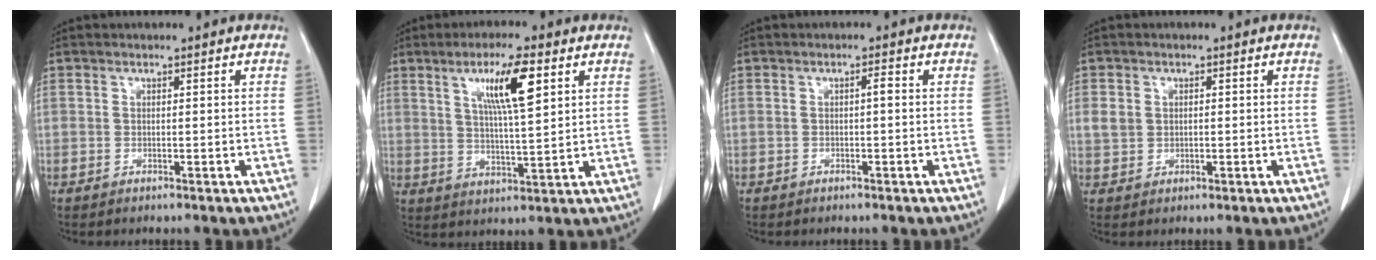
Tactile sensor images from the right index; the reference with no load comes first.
{"total": 9.2, "force": [4.0, 0.9, 8.2], "torque": [-0.146, 0.003, 0.071]}
{"total": 0.9, "force": [0.0, 0.1, 0.9], "torque": [-0.012, 0.002, -0.001]}
{"total": 2.9, "force": [0.5, 2.5, 1.3], "torque": [-0.025, 0.009, 0.013]}